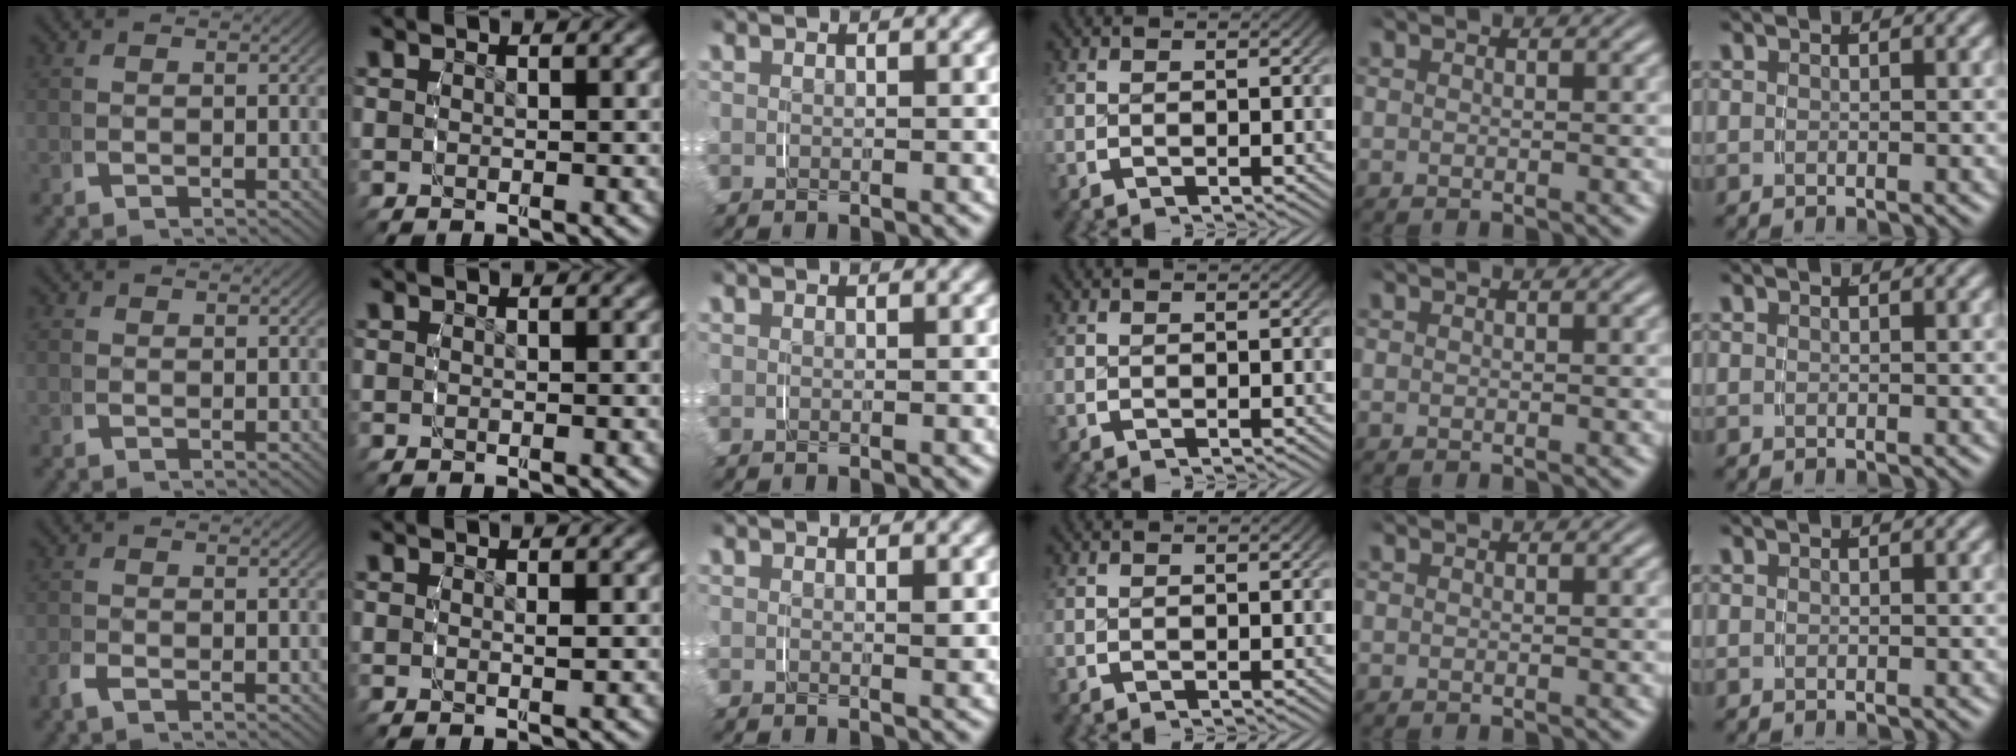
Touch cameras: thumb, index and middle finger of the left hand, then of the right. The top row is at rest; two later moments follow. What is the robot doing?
{"motion": "grasp_and_lifting", "object": "toothpaste"}